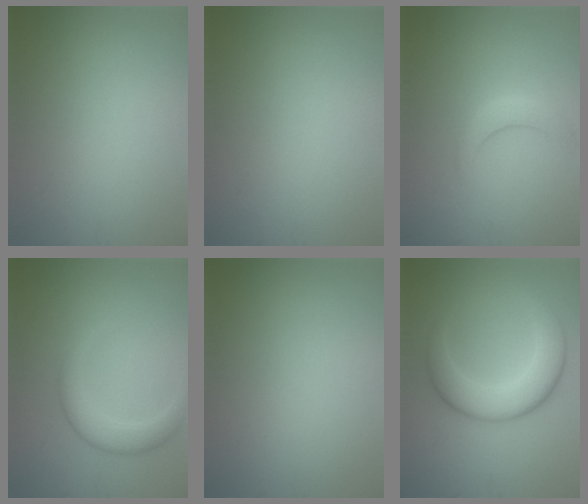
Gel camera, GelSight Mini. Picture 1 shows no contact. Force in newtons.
{"total": 0.0}
{"total": 2.2, "press": 2.2, "slide": 0.2}
{"total": 3.5, "press": 3.5, "slide": 0.2}
{"total": 0.0}
{"total": 6.1, "press": 6.1, "slide": 0.1}